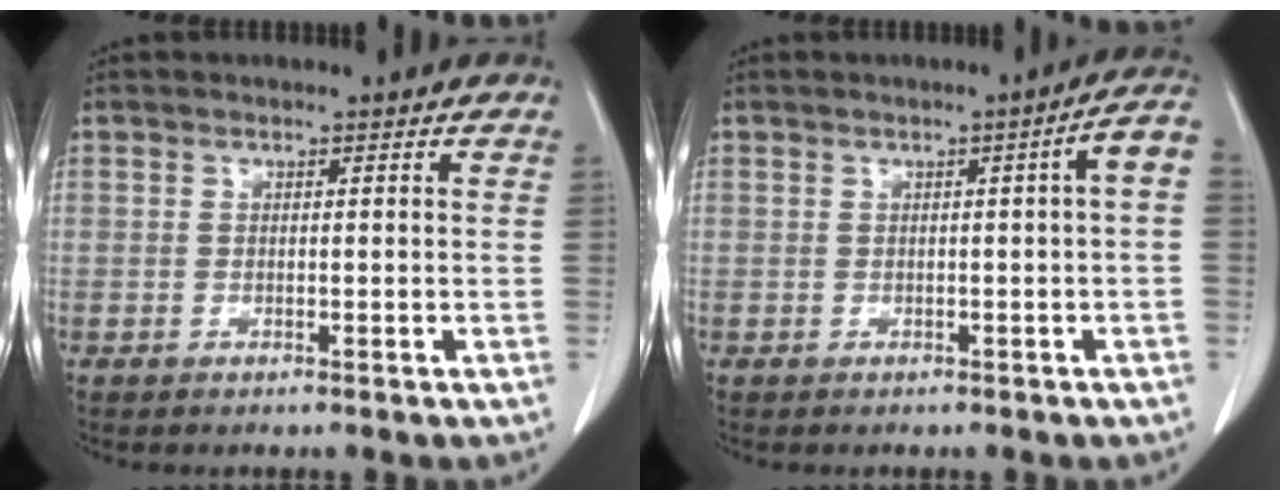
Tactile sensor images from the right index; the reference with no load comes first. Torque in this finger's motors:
{"motor_torque": [0.37, -0.14, 0.16, 0.03]}